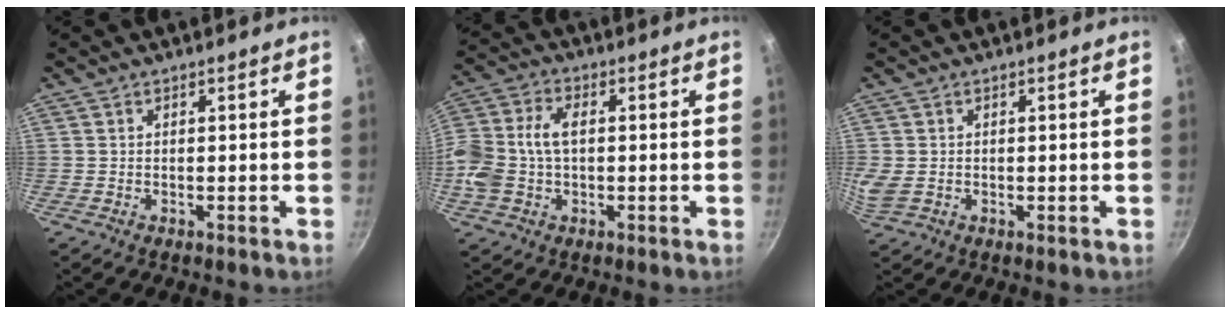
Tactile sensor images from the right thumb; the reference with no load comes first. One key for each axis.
{"total": 11.2, "fx": -0.3, "fy": 7.3, "fz": 8.5, "tx": -0.177, "ty": 0.027, "tz": -0.017}
{"total": 3.6, "fx": -0.1, "fy": 2.7, "fz": 2.4, "tx": -0.050, "ty": -0.001, "tz": 0.003}